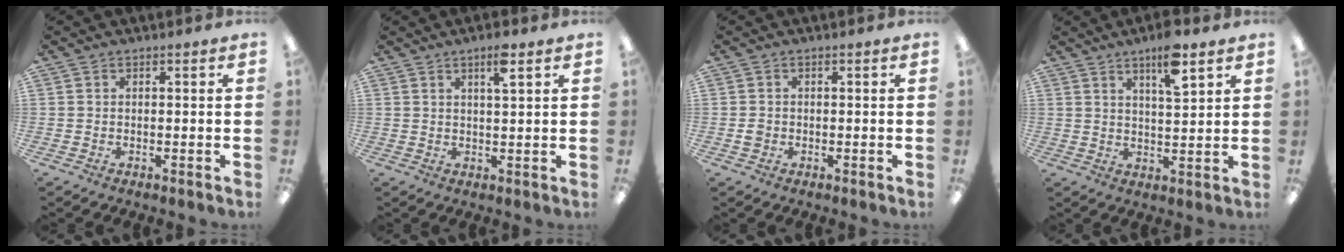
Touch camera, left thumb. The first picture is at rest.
{"total": 4.6, "force": [2.9, 0.7, 3.6], "torque": [-0.063, -0.002, 0.044]}
{"total": 1.3, "force": [-0.2, 1.2, 0.6], "torque": [-0.012, 0.004, -0.006]}
{"total": 8.7, "force": [5.6, 2.2, 6.2], "torque": [-0.096, -0.025, 0.089]}